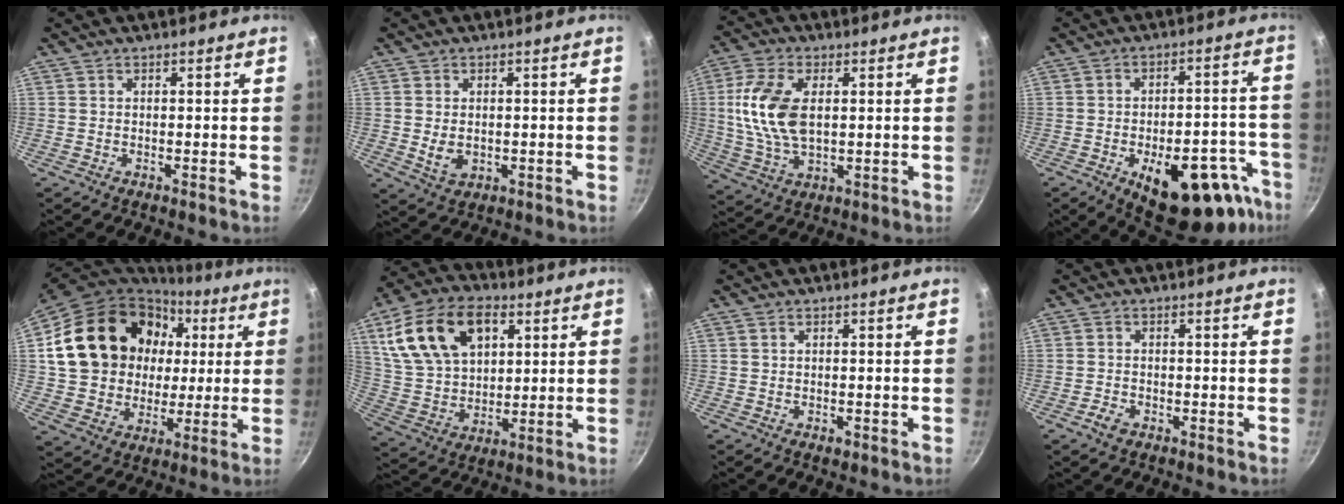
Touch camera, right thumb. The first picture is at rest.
{"total": 4.3, "force": [0.0, 3.1, 3.0], "torque": [-0.050, -0.010, 0.008]}
{"total": 12.8, "force": [1.7, 7.1, 10.5], "torque": [-0.208, 0.000, 0.032]}
{"total": 21.6, "force": [-10.8, 10.4, 15.6], "torque": [-0.135, 0.040, -0.133]}
{"total": 23.8, "force": [5.6, 19.3, 12.7], "torque": [-0.208, 0.027, 0.110]}
{"total": 20.3, "force": [7.5, 12.9, 13.8], "torque": [-0.237, -0.008, 0.140]}
{"total": 1.1, "force": [-0.2, 0.7, 0.8], "torque": [-0.008, 0.000, -0.003]}
{"total": 2.4, "force": [-1.4, 1.5, 1.3], "torque": [-0.026, 0.011, -0.027]}